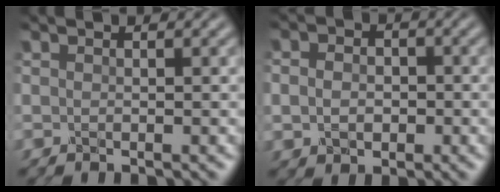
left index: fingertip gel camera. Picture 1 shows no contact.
{"total": 2.8, "force": [-0.2, 2.3, 1.6], "torque": [-0.022, 0.006, -0.015]}